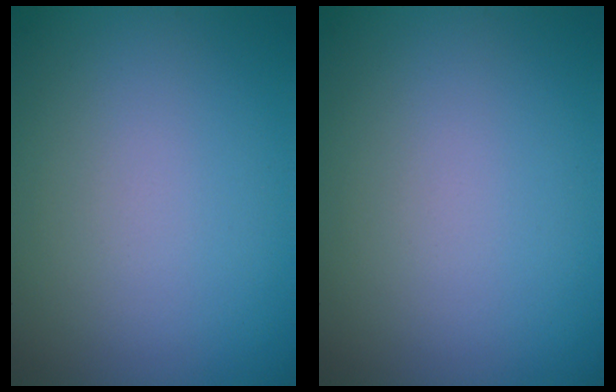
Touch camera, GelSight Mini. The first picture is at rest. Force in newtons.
{"total": 0.0}